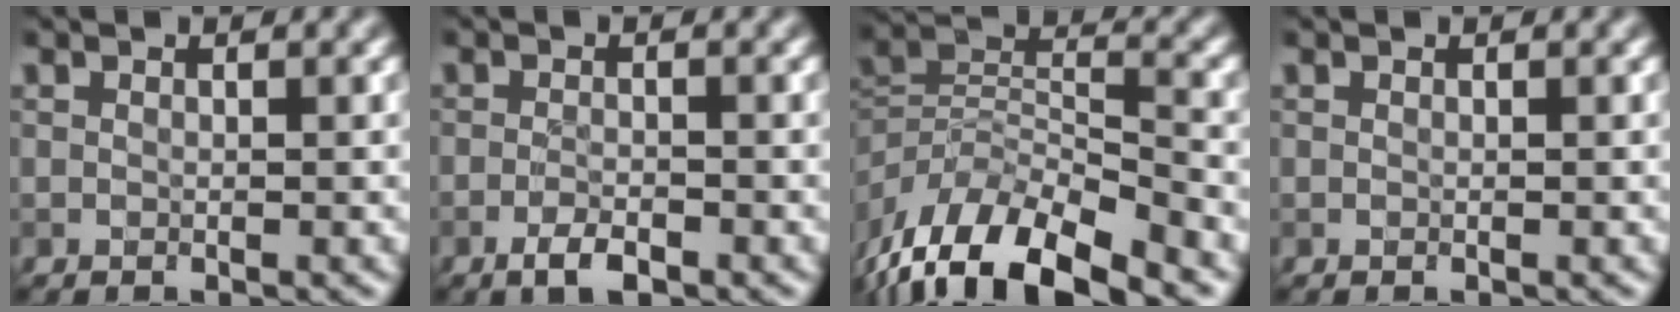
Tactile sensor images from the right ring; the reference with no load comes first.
{"total": 2.1, "force": [-1.3, 0.6, 1.5], "torque": [-0.030, -0.001, -0.025]}
{"total": 10.7, "force": [-6.9, 4.2, 6.9], "torque": [-0.123, 0.001, -0.131]}
{"total": 0.0}